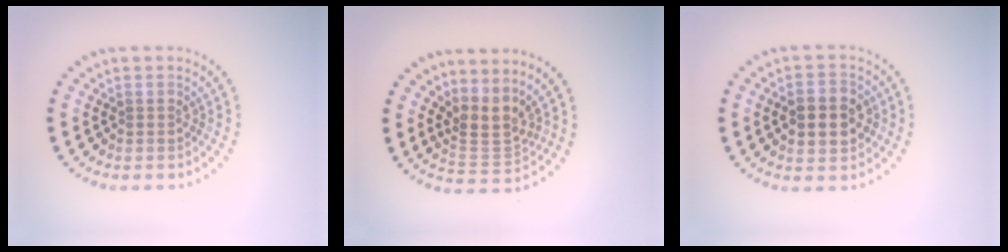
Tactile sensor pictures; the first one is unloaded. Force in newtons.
{"total": 3.2, "press": 2.4, "slide": 2.1}
{"total": 4.6, "press": 4.6, "slide": 0.2}